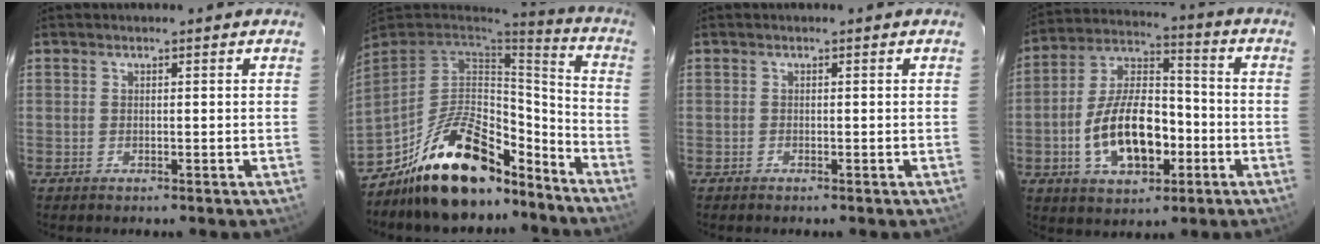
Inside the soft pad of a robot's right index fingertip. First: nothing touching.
{"total": 22.3, "force": [-15.9, 9.3, 12.5], "torque": [-0.235, 0.022, -0.243]}
{"total": 0.0}
{"total": 15.9, "force": [-4.6, 8.5, 12.7], "torque": [-0.251, 0.018, -0.071]}